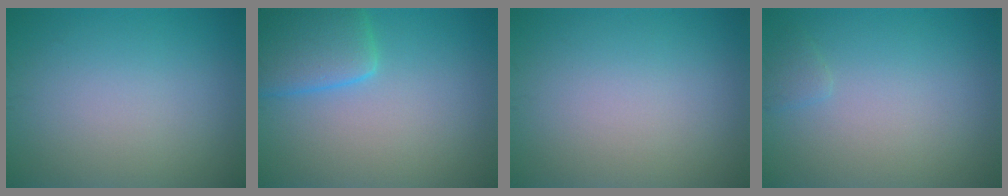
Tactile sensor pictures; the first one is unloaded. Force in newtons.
{"total": 4.8, "press": 4.8, "slide": 0.4}
{"total": 0.0}
{"total": 0.8, "press": 0.8, "slide": 0.0}